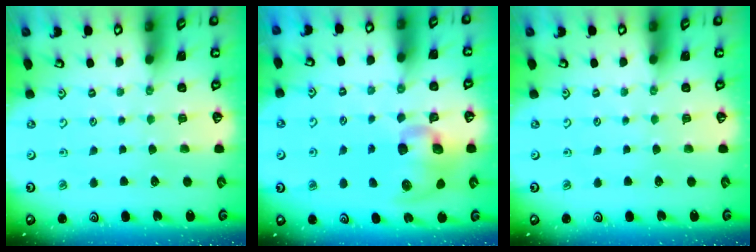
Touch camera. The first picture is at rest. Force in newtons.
{"total": 13.5, "press": 13.4, "slide": 1.7}
{"total": 0.0}